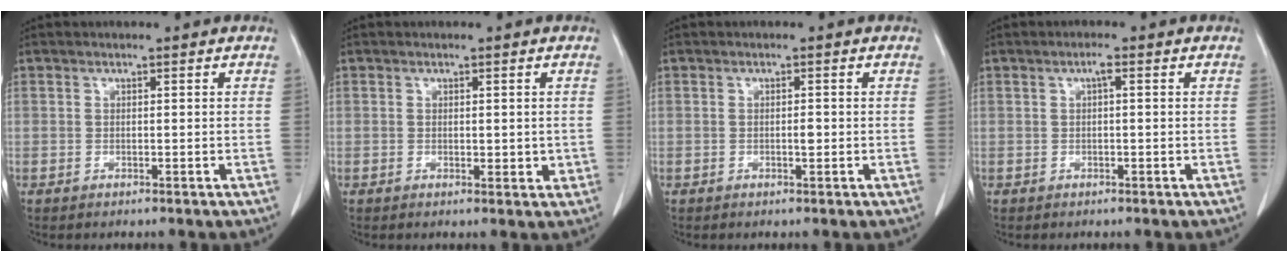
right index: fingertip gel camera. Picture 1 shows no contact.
{"total": 2.2, "force": [0.0, 1.1, 1.9], "torque": [-0.023, -0.005, 0.004]}
{"total": 1.0, "force": [-0.2, 0.3, 1.0], "torque": [-0.017, 0.000, -0.003]}
{"total": 1.3, "force": [0.4, 0.2, 1.2], "torque": [-0.021, 0.006, 0.004]}